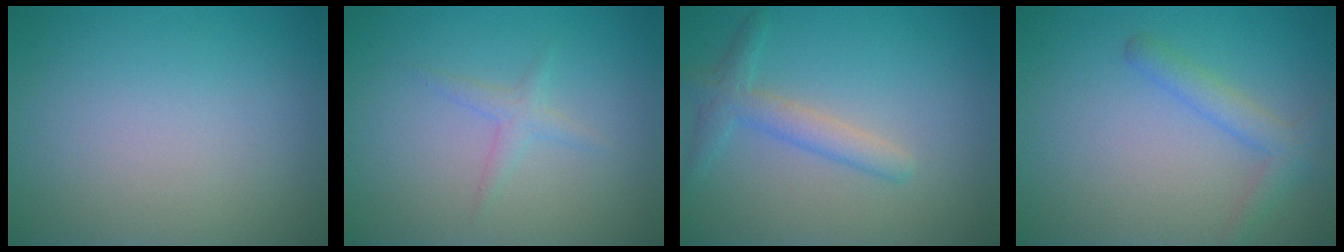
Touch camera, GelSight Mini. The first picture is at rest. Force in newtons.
{"total": 1.3, "press": 1.3, "slide": 0.0}
{"total": 2.5, "press": 2.5, "slide": 0.1}
{"total": 2.3, "press": 2.3, "slide": 0.1}